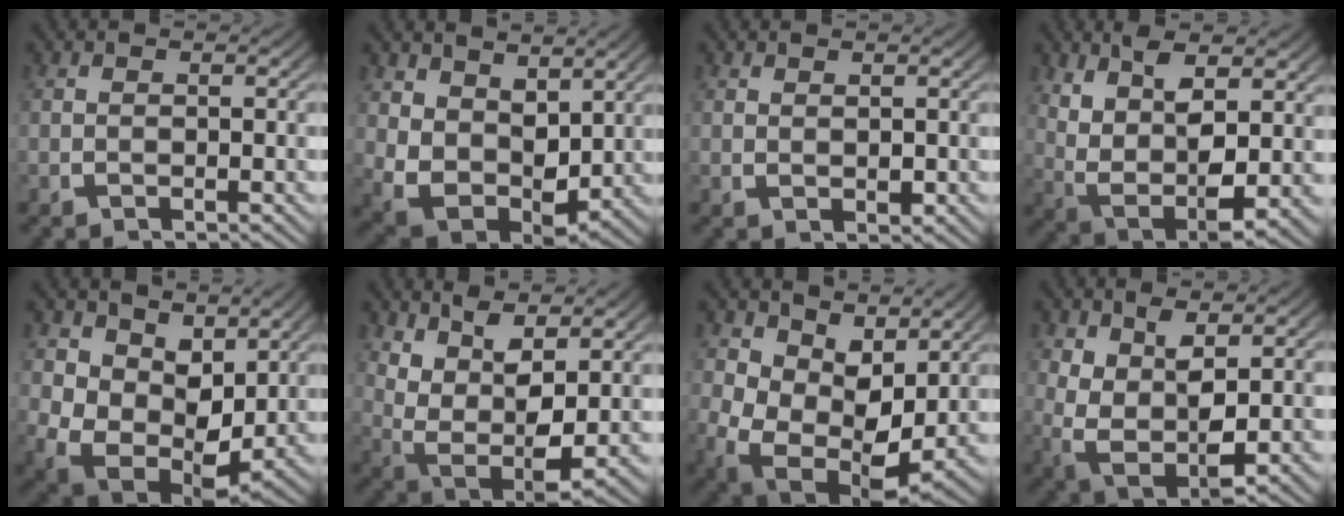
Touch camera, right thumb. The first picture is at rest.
{"total": 9.1, "force": [-0.7, 6.6, 6.2], "torque": [-0.150, -0.064, 0.015]}
{"total": 0.9, "force": [0.6, 0.5, 0.6], "torque": [-0.005, -0.006, 0.019]}
{"total": 10.9, "force": [-0.3, 6.7, 8.6], "torque": [-0.196, -0.064, 0.030]}
{"total": 10.2, "force": [-1.5, 7.1, 7.2], "torque": [-0.158, -0.070, 0.004]}
{"total": 12.1, "force": [-0.3, 8.0, 9.0], "torque": [-0.212, -0.076, 0.031]}
{"total": 11.5, "force": [-1.8, 7.9, 8.1], "torque": [-0.185, -0.080, 0.005]}
{"total": 9.1, "force": [-1.2, 6.1, 6.7], "torque": [-0.165, -0.062, 0.015]}